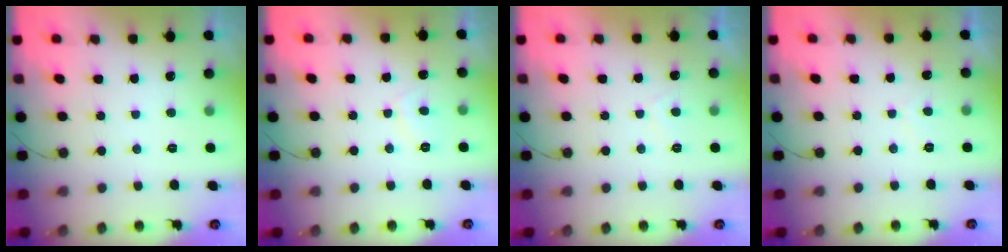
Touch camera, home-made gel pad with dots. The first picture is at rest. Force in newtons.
{"total": 2.4, "press": 2.3, "slide": 0.7}
{"total": 1.5, "press": 1.4, "slide": 0.6}
{"total": 0.5, "press": 0.1, "slide": 0.5}